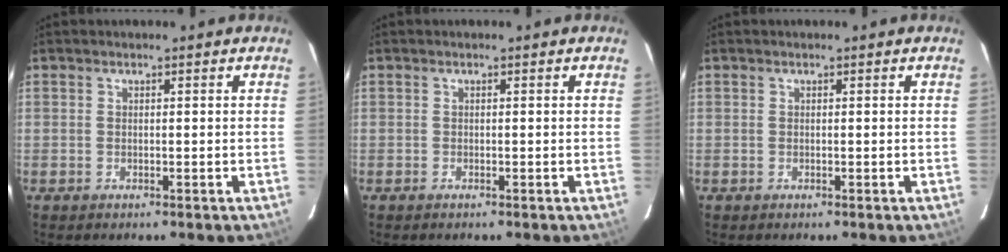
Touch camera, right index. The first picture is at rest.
{"total": 0.0}
{"total": 0.0}